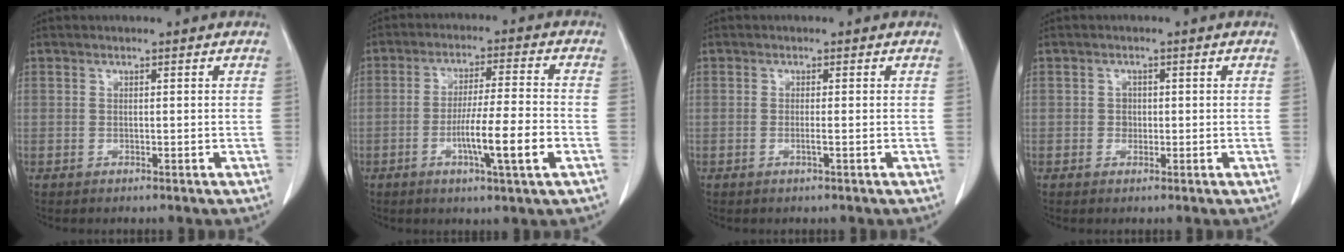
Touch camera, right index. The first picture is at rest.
{"total": 9.6, "force": [-3.2, -0.2, 9.0], "torque": [-0.155, -0.008, -0.057]}
{"total": 0.9, "force": [-0.4, -0.2, 0.8], "torque": [-0.016, -0.001, -0.006]}
{"total": 1.3, "force": [-0.1, 1.3, 0.4], "torque": [-0.003, 0.004, -0.001]}